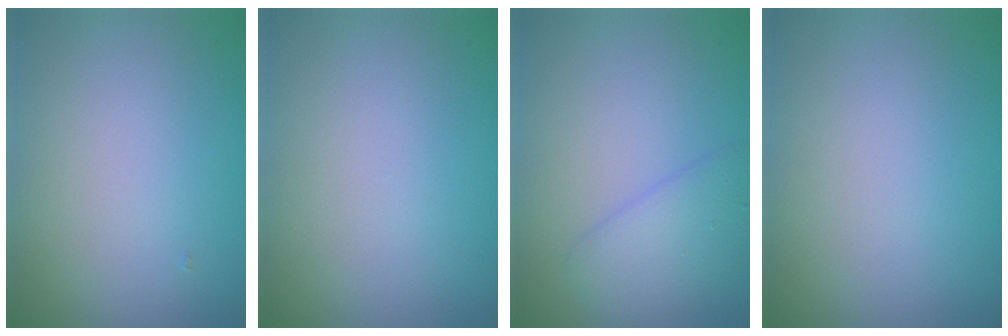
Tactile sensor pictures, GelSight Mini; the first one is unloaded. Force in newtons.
{"total": 0.0}
{"total": 2.7, "press": 2.7, "slide": 0.1}
{"total": 0.0}